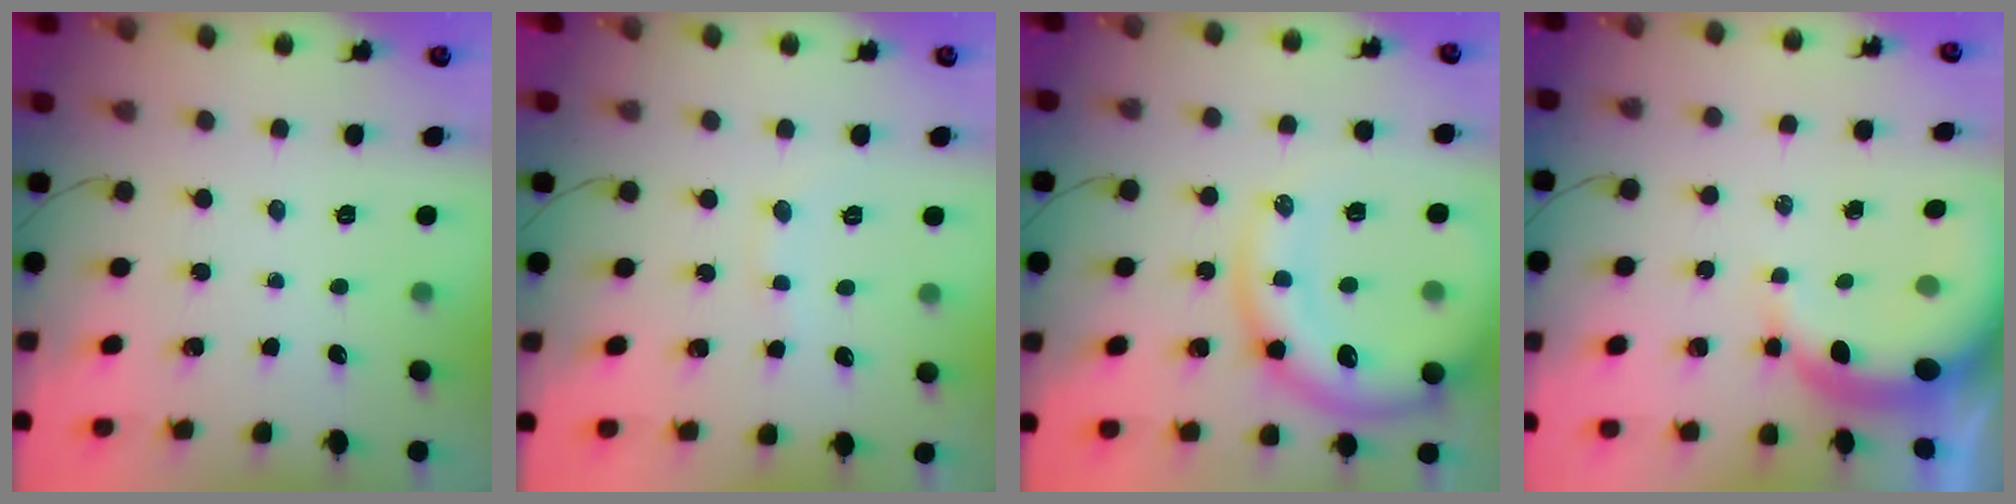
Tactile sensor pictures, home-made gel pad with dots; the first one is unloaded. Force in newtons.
{"total": 6.4, "press": 6.2, "slide": 1.4}
{"total": 18.0, "press": 17.7, "slide": 3.5}
{"total": 9.1, "press": 8.9, "slide": 1.8}